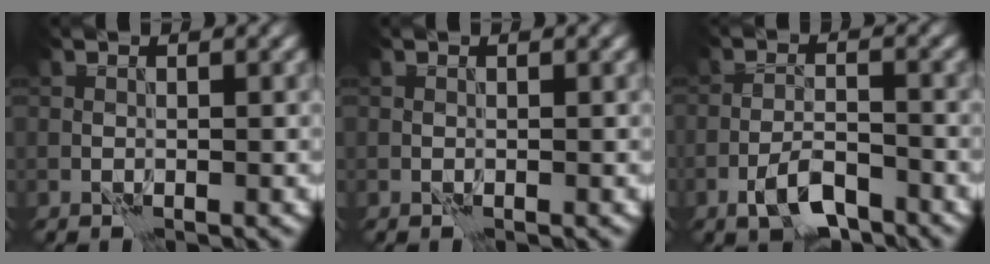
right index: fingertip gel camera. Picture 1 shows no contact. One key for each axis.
{"total": 0.0}
{"total": 4.0, "fx": -2.5, "fy": 1.4, "fz": 2.7, "tx": -0.046, "ty": -0.001, "tz": -0.050}